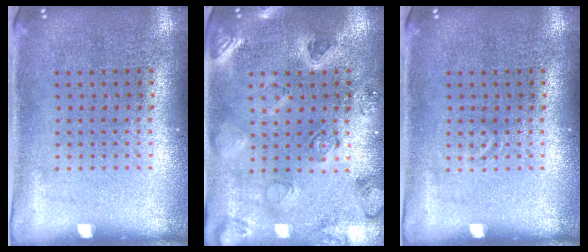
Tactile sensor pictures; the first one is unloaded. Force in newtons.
{"total": 1.1, "press": 1.1, "slide": 0.2}
{"total": 0.7, "press": 0.7, "slide": 0.2}